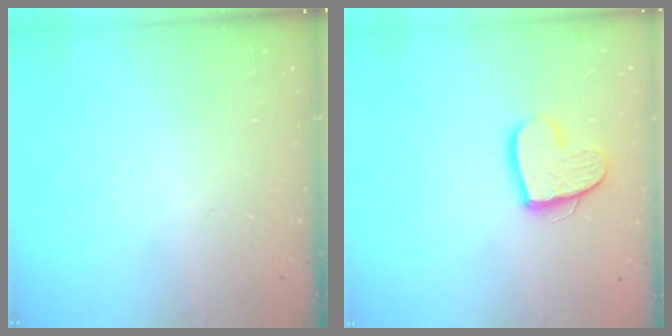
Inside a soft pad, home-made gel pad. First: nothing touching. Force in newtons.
{"total": 13.7, "press": 13.6, "slide": 1.1}